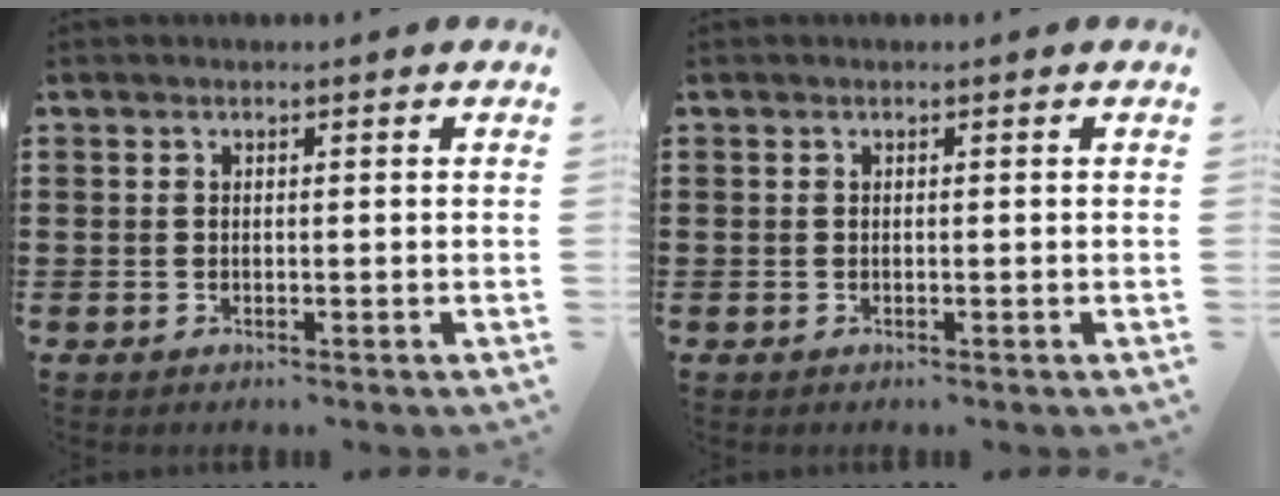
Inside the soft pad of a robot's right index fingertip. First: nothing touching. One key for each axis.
{"total": 0.0}